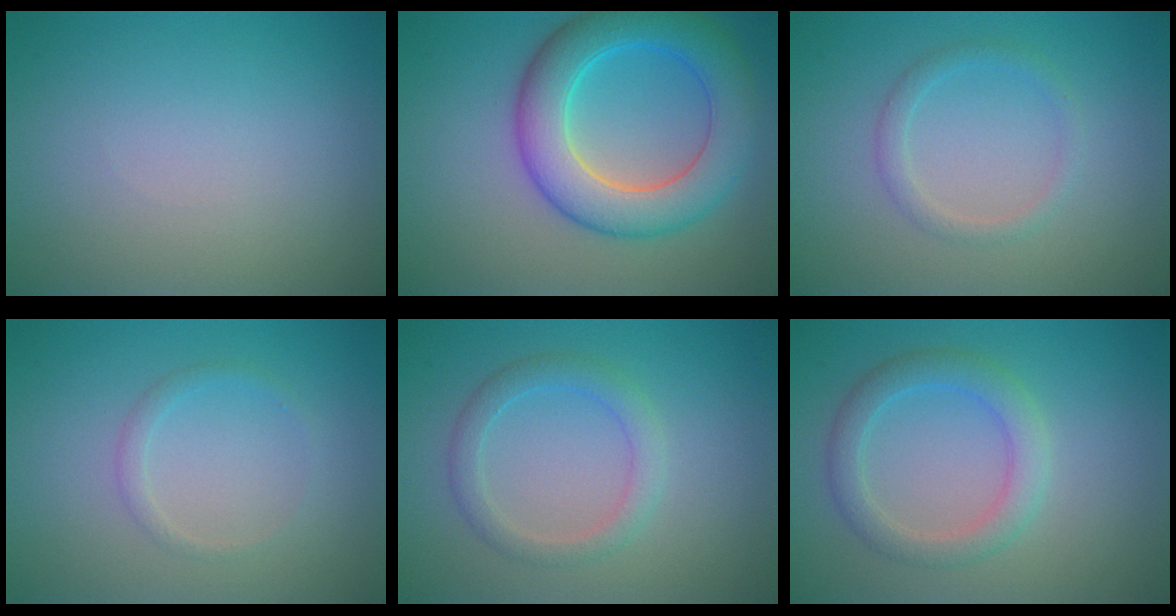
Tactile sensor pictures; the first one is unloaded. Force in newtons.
{"total": 7.6, "press": 7.6, "slide": 0.1}
{"total": 1.6, "press": 1.6, "slide": 0.0}
{"total": 1.1, "press": 1.1, "slide": 0.0}
{"total": 2.5, "press": 2.5, "slide": 0.1}
{"total": 3.2, "press": 3.2, "slide": 0.4}